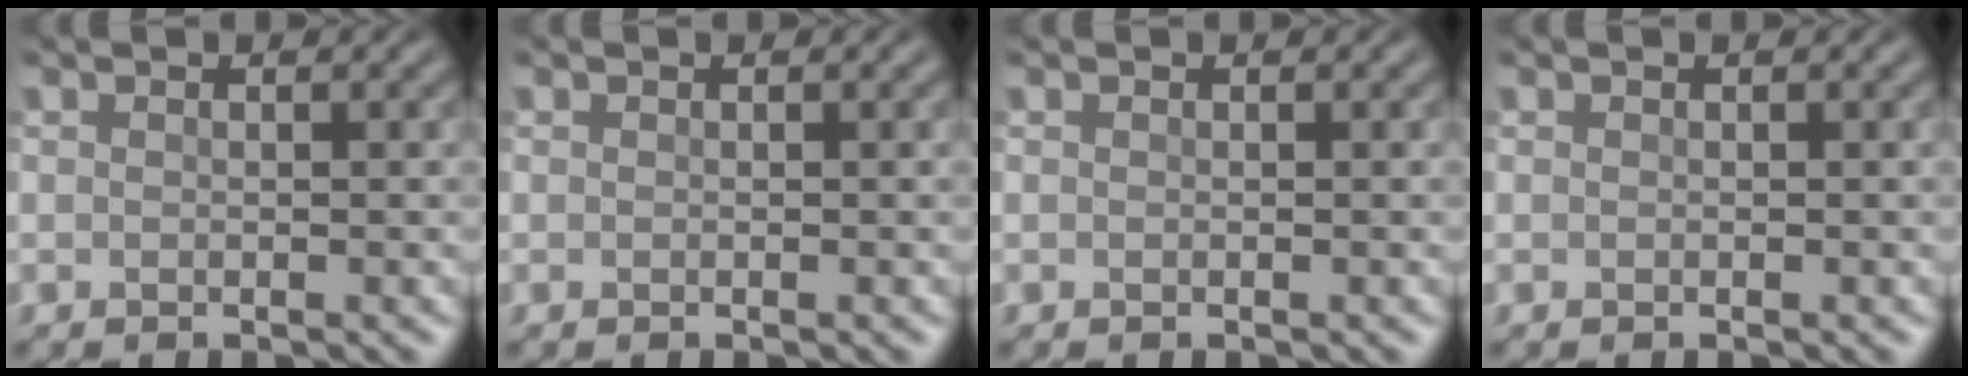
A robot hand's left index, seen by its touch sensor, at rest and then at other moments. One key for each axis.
{"total": 0.0}
{"total": 0.0}
{"total": 0.0}